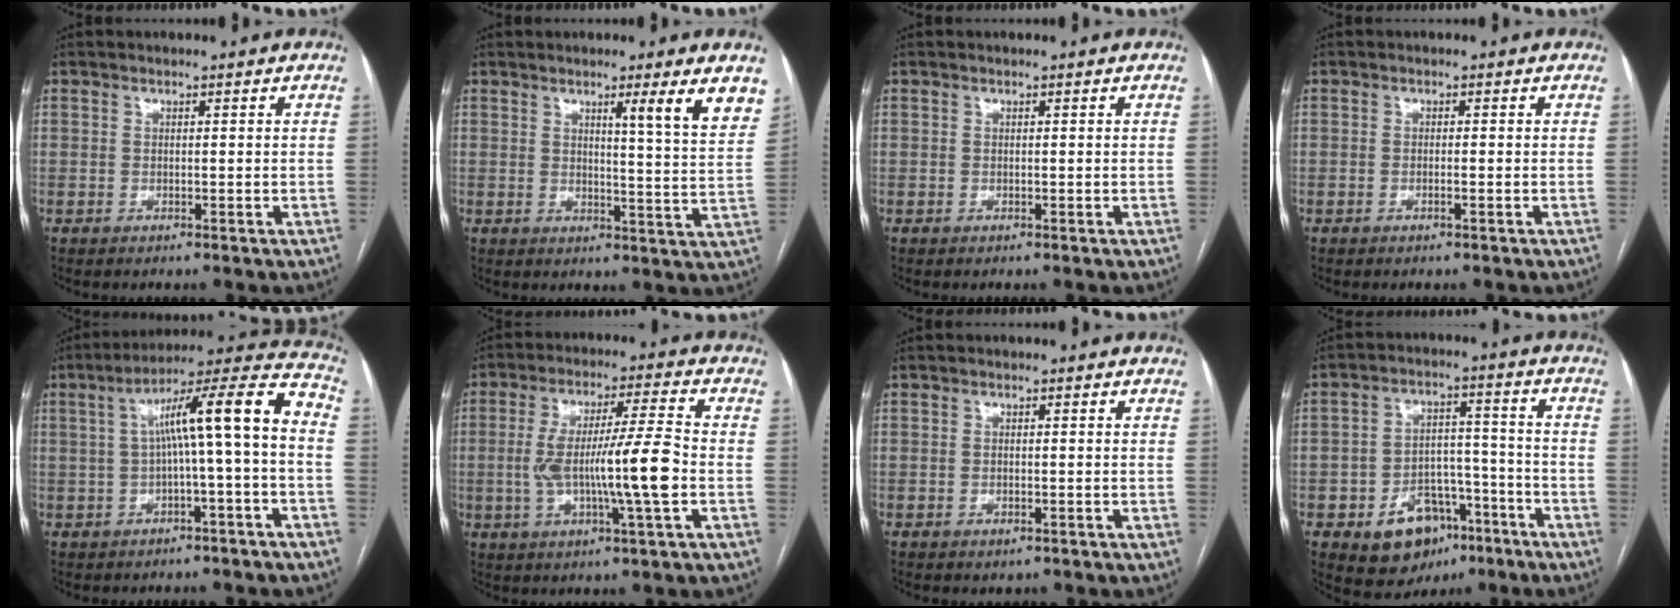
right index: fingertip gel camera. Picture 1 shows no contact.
{"total": 8.5, "force": [5.0, -0.6, 6.8], "torque": [-0.080, -0.022, 0.057]}
{"total": 0.0}
{"total": 0.7, "force": [-0.3, 0.0, 0.6], "torque": [-0.014, 0.000, -0.004]}
{"total": 12.6, "force": [-0.3, 0.3, 12.6], "torque": [-0.184, 0.047, -0.006]}
{"total": 12.6, "force": [-1.9, 0.3, 12.5], "torque": [-0.232, 0.008, -0.034]}
{"total": 0.9, "force": [-0.5, 0.5, 0.6], "torque": [-0.013, -0.002, -0.002]}
{"total": 11.3, "force": [-6.0, 7.4, 6.2], "torque": [-0.092, 0.025, -0.083]}